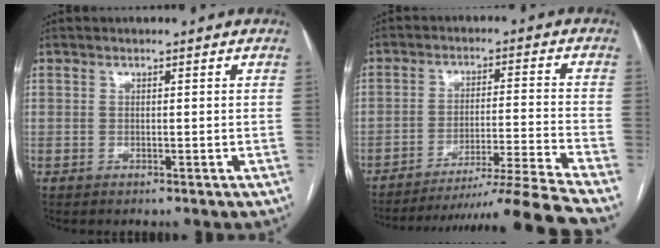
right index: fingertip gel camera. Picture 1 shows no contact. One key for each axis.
{"total": 17.5, "fx": -15.8, "fy": -5.2, "fz": 5.3, "tx": -0.068, "ty": -0.026, "tz": -0.240}